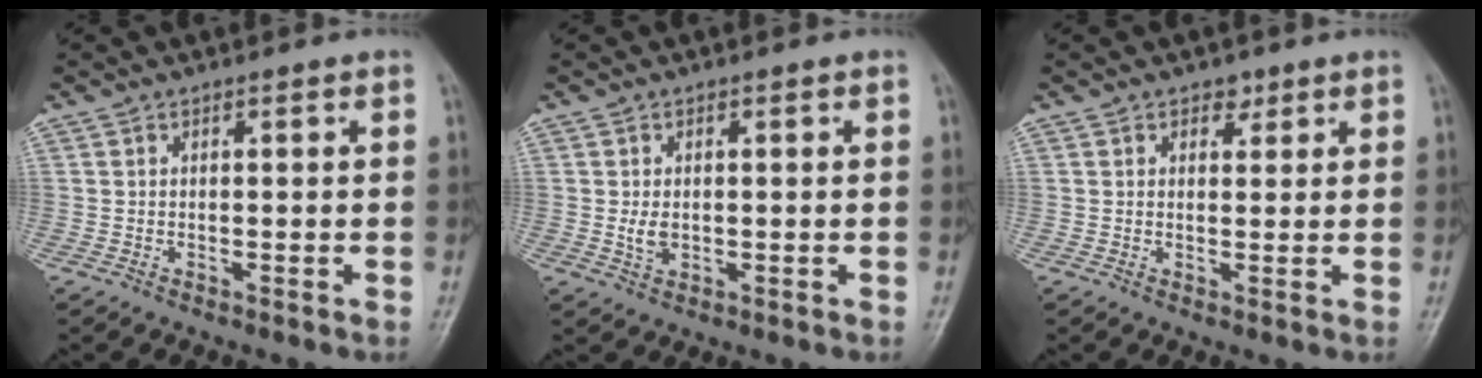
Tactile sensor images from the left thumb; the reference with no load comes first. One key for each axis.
{"total": 2.9, "fx": 0.0, "fy": 2.0, "fz": 2.1, "tx": -0.033, "ty": -0.004, "tz": 0.004}
{"total": 2.4, "fx": 1.5, "fy": 1.6, "fz": 0.9, "tx": 0.004, "ty": -0.007, "tz": 0.019}